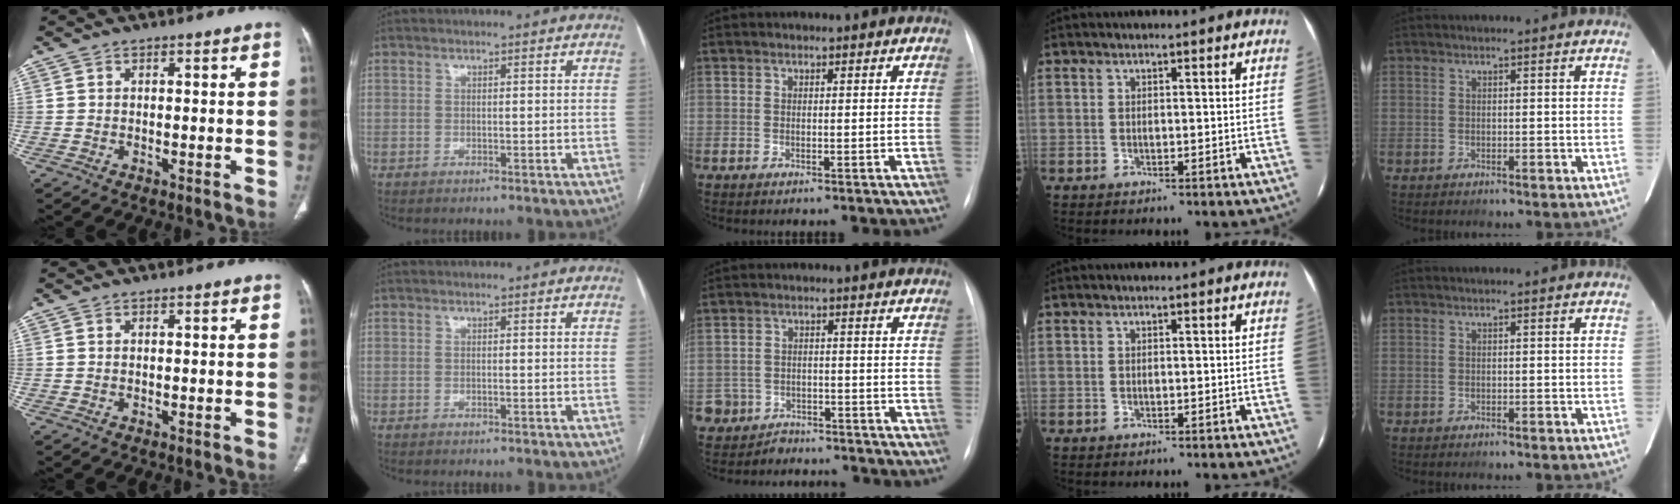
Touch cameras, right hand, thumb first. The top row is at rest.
{"middle": {"total": 8.6, "force": [-7.3, 4.5, 0.4], "torque": [-0.007, 0.018, -0.096]}}